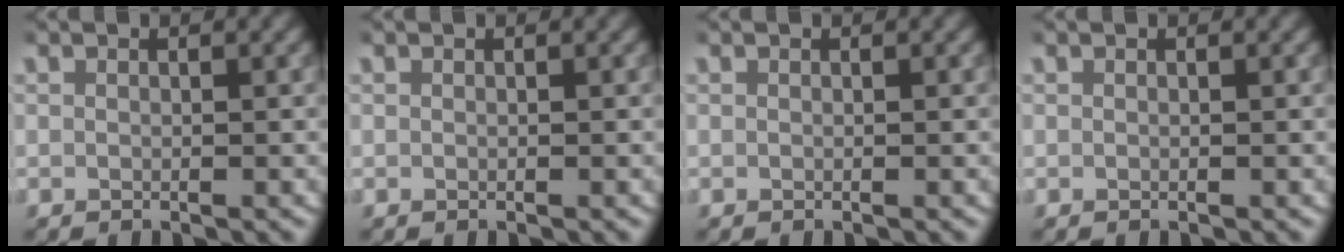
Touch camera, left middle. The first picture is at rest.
{"total": 0.0}
{"total": 0.0}
{"total": 0.0}